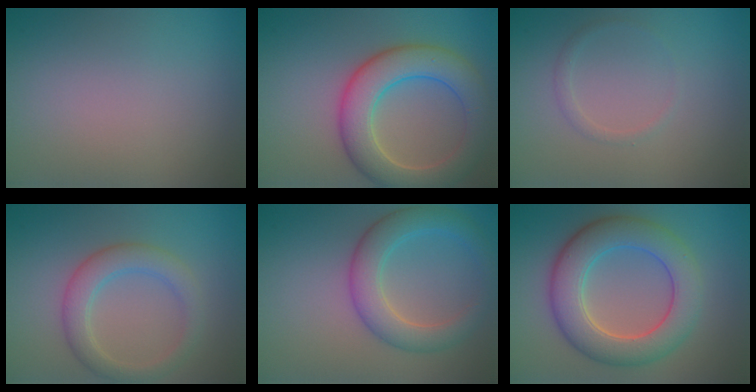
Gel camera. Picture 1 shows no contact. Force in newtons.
{"total": 7.3, "press": 7.3, "slide": 0.4}
{"total": 0.9, "press": 0.9, "slide": 0.0}
{"total": 3.6, "press": 3.6, "slide": 0.0}
{"total": 4.8, "press": 4.8, "slide": 0.1}
{"total": 7.6, "press": 7.6, "slide": 0.5}